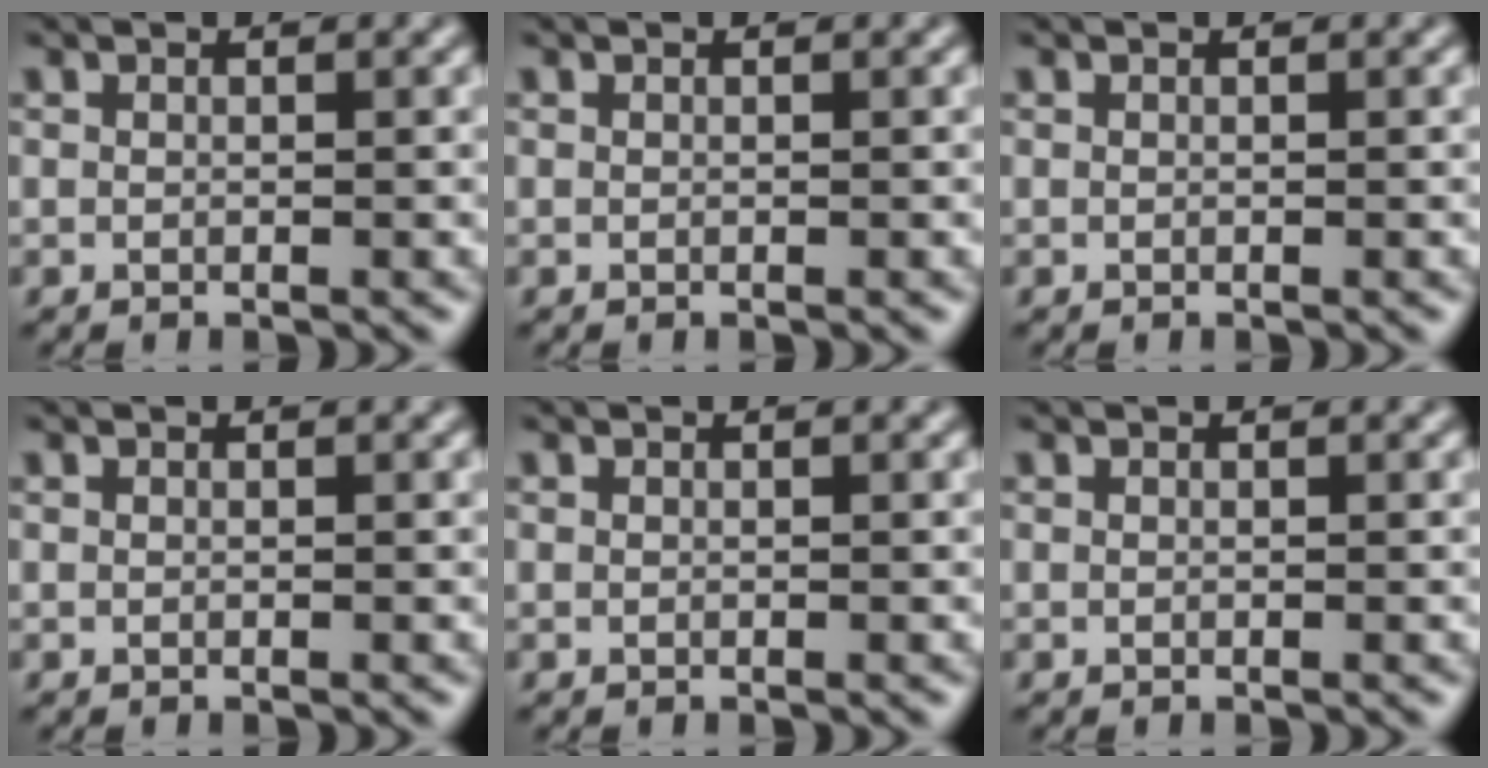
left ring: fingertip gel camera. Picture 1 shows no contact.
{"total": 0.0}
{"total": 0.0}
{"total": 0.0}
{"total": 0.0}
{"total": 0.0}